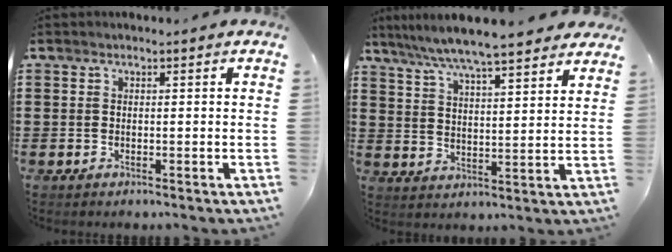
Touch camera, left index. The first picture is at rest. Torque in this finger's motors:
{"motor_torque": [1.81, -0.33, 0.54, 0.21]}